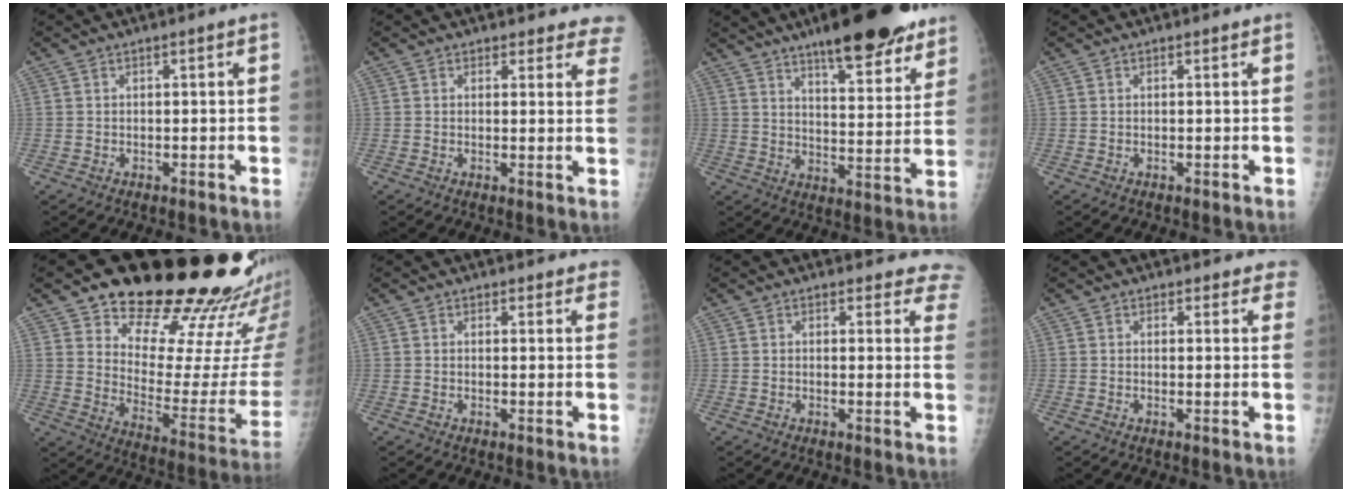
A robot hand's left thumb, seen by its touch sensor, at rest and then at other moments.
{"total": 7.6, "force": [6.9, 3.1, 0.1], "torque": [0.061, -0.028, 0.042]}
{"total": 19.5, "force": [13.9, 5.4, 12.6], "torque": [-0.138, -0.064, 0.203]}
{"total": 0.0}
{"total": 24.4, "force": [21.2, 7.3, 9.6], "torque": [-0.085, -0.165, 0.293]}
{"total": 3.9, "force": [3.6, 1.6, 0.2], "torque": [0.036, -0.016, 0.021]}
{"total": 9.2, "force": [8.3, 3.6, 1.1], "torque": [0.044, -0.041, 0.053]}
{"total": 4.9, "force": [4.4, 2.2, 0.0], "torque": [0.048, -0.017, 0.024]}